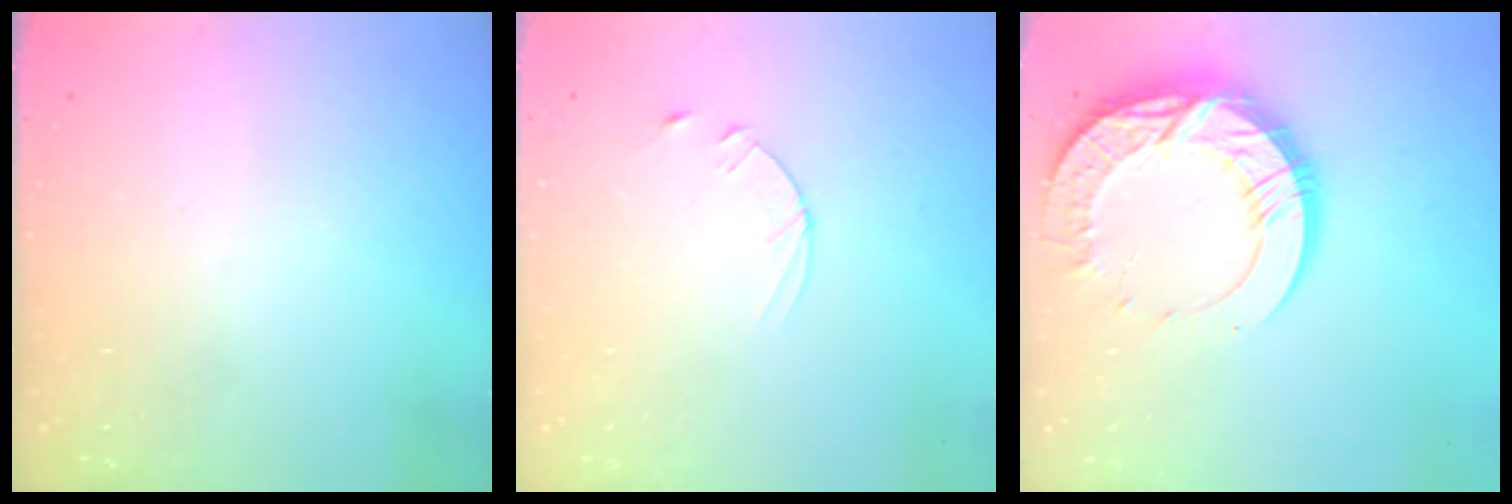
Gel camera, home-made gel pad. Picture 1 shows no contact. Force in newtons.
{"total": 3.6, "press": 3.6, "slide": 0.5}
{"total": 18.8, "press": 18.8, "slide": 1.7}